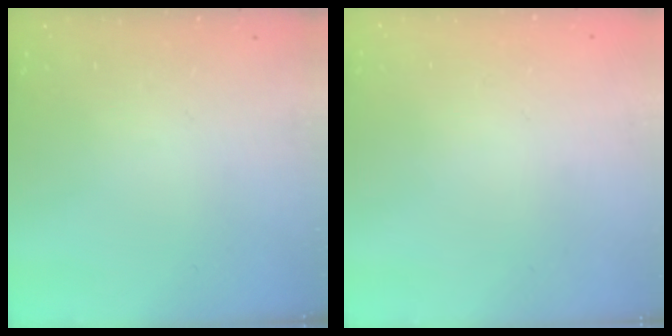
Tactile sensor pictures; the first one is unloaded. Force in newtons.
{"total": 1.6, "press": 1.6, "slide": 0.2}